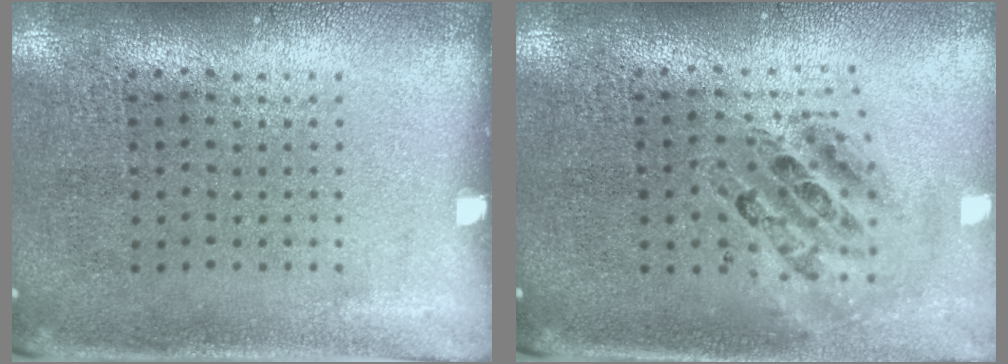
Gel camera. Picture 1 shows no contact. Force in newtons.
{"total": 0.9, "press": 0.9, "slide": 0.2}